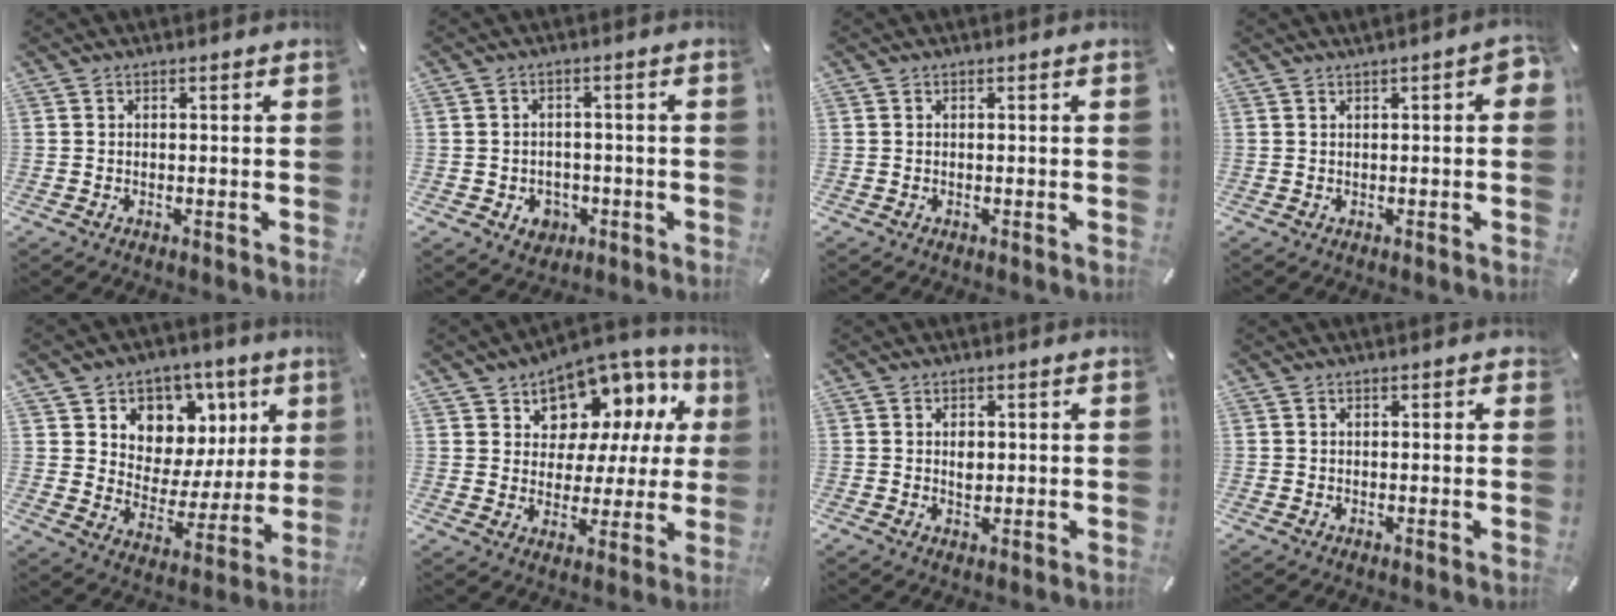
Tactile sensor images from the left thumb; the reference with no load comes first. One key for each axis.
{"total": 4.5, "fx": -1.6, "fy": 4.0, "fz": 1.4, "tx": -0.015, "ty": 0.007, "tz": -0.026}
{"total": 0.0}
{"total": 2.7, "fx": 0.3, "fy": 1.0, "fz": 2.5, "tx": -0.045, "ty": 0.007, "tz": 0.005}
{"total": 9.1, "fx": 4.2, "fy": 7.9, "fz": 1.4, "tx": -0.009, "ty": -0.064, "tz": 0.076}
{"total": 9.5, "fx": 6.1, "fy": 6.9, "fz": 2.1, "tx": -0.041, "ty": -0.062, "tz": 0.114}
{"total": 2.4, "fx": 0.2, "fy": 1.6, "fz": 1.7, "tx": -0.020, "ty": -0.003, "tz": 0.000}
{"total": 0.6, "fx": 0.1, "fy": 0.6, "fz": 0.2, "tx": -0.004, "ty": 0.005, "tz": 0.000}